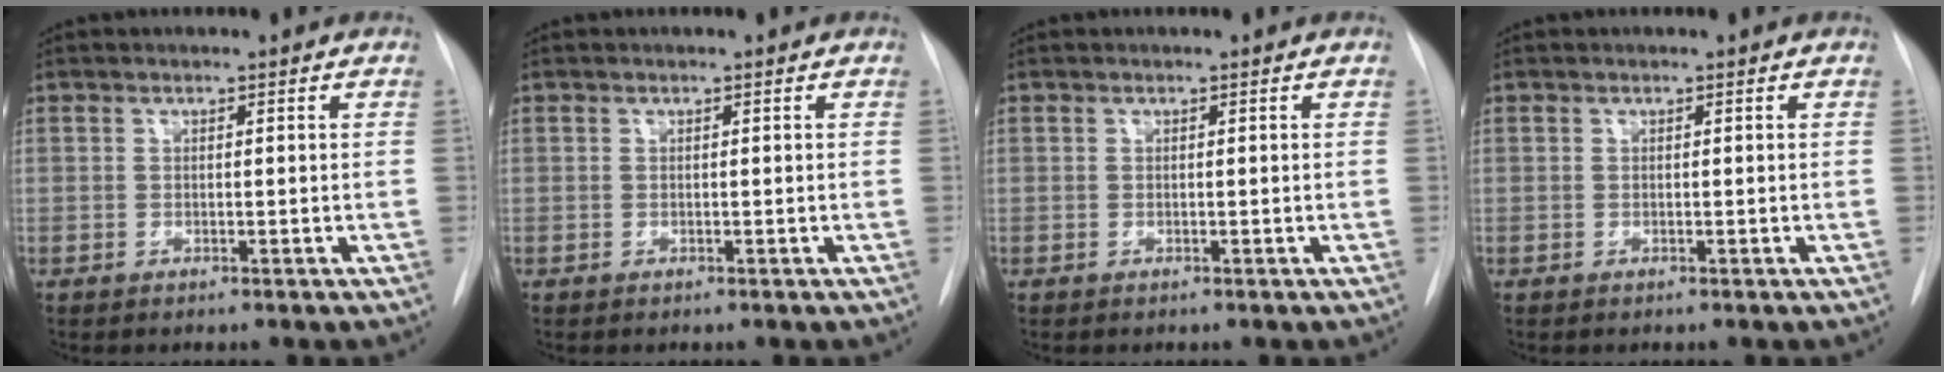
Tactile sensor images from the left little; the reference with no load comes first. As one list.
[{"total": 0.0}, {"total": 0.0}, {"total": 0.0}]